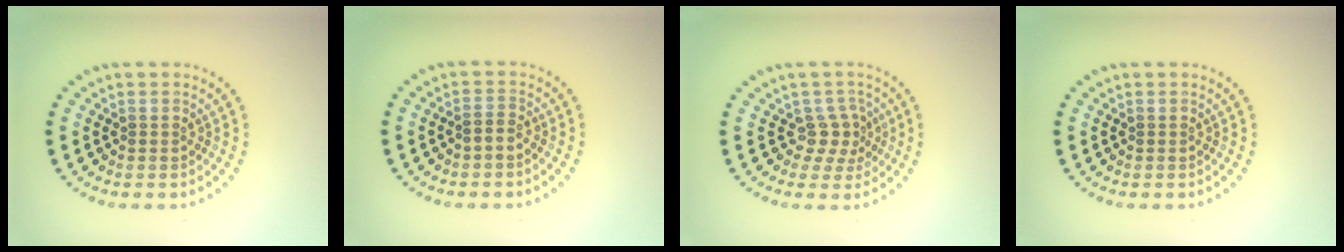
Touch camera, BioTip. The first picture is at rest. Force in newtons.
{"total": 0.9, "press": 0.7, "slide": 0.5}
{"total": 2.2, "press": 1.5, "slide": 1.7}
{"total": 0.0}